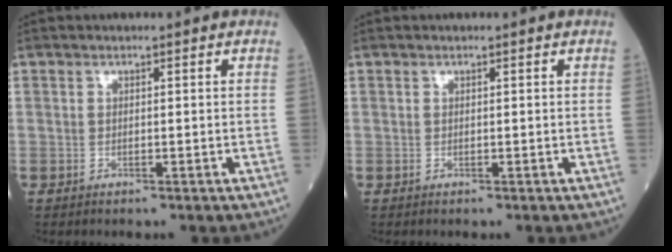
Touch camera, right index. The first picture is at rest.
{"total": 0.0}